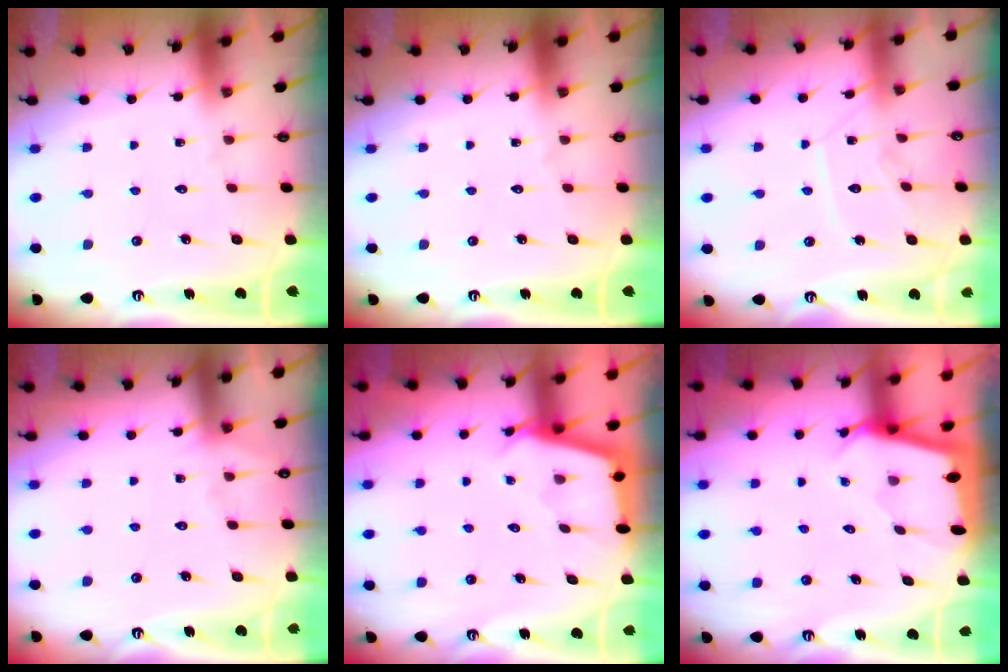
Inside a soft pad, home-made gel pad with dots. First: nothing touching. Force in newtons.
{"total": 0.0}
{"total": 8.5, "press": 8.5, "slide": 0.2}
{"total": 5.4, "press": 5.4, "slide": 0.6}
{"total": 2.9, "press": 2.9, "slide": 0.4}
{"total": 1.3, "press": 1.3, "slide": 0.1}